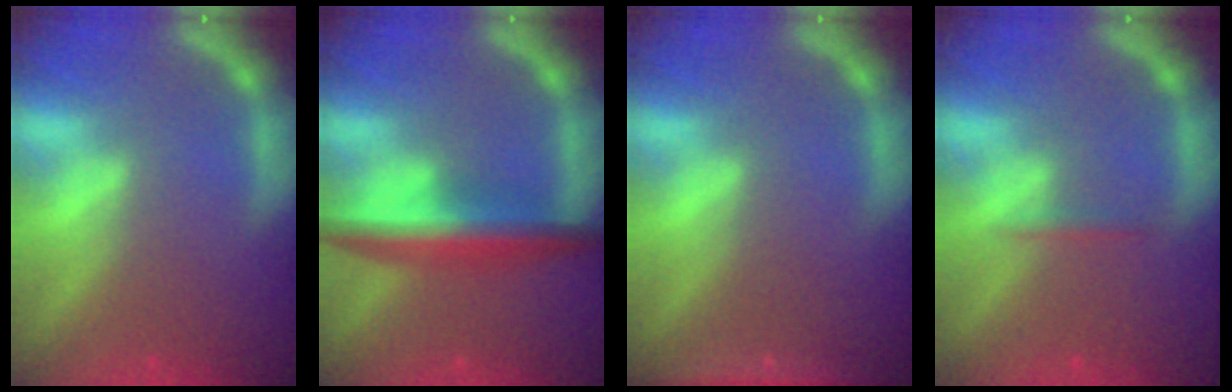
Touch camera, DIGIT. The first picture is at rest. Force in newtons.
{"total": 6.0}
{"total": 2.9}
{"total": 0.9}